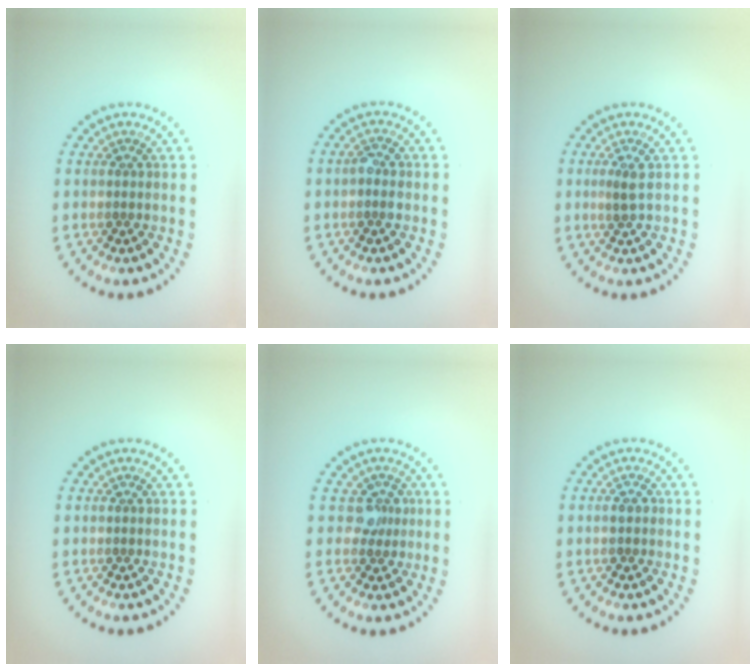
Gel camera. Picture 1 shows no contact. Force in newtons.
{"total": 1.5, "press": 1.5, "slide": 0.4}
{"total": 1.1, "press": 1.0, "slide": 0.5}
{"total": 0.0}
{"total": 1.8, "press": 1.4, "slide": 1.1}
{"total": 1.0, "press": 1.0, "slide": 0.1}